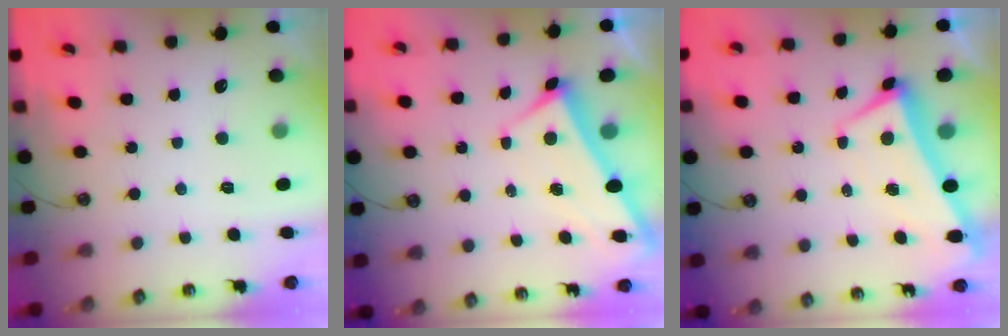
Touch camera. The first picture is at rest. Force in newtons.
{"total": 2.9, "press": 2.9, "slide": 0.0}
{"total": 2.2, "press": 2.1, "slide": 0.7}